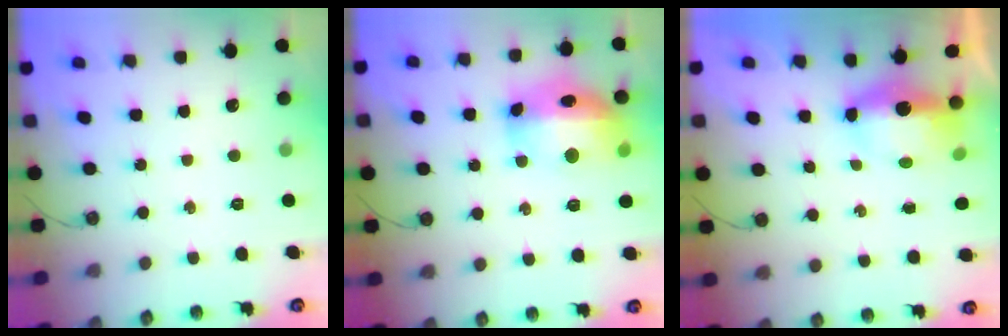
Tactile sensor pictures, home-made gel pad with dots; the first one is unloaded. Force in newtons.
{"total": 17.2, "press": 17.1, "slide": 1.6}
{"total": 11.5, "press": 8.0, "slide": 8.3}